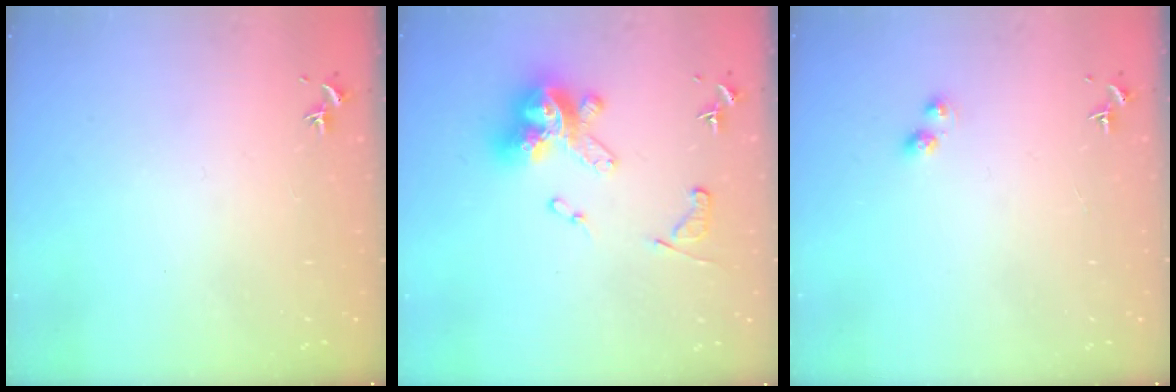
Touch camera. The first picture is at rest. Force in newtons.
{"total": 17.4, "press": 17.4, "slide": 1.6}
{"total": 3.1, "press": 3.1, "slide": 0.5}